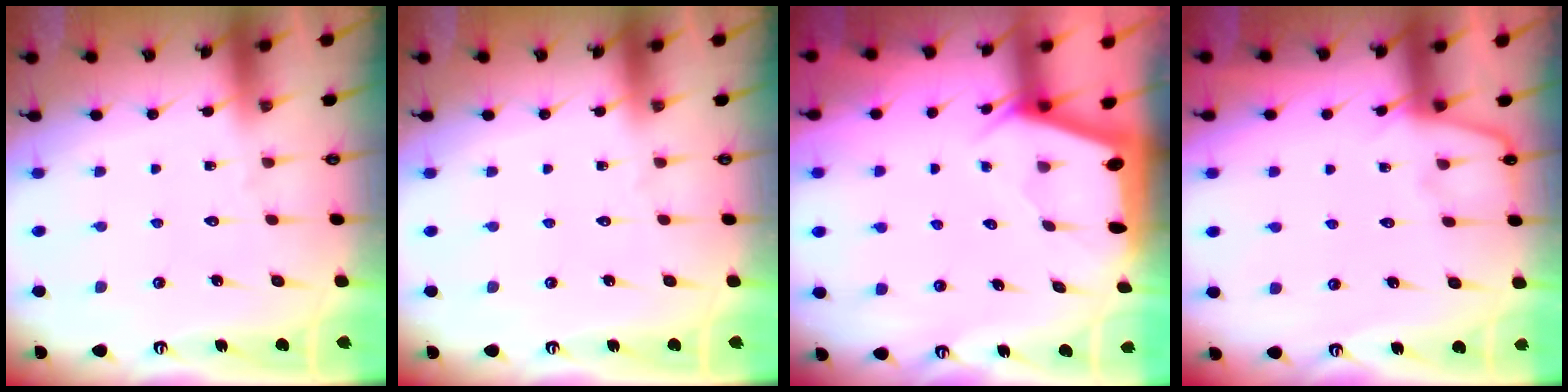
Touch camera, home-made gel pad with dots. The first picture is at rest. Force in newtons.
{"total": 0.0}
{"total": 2.9, "press": 2.9, "slide": 0.1}
{"total": 4.3, "press": 4.2, "slide": 0.5}